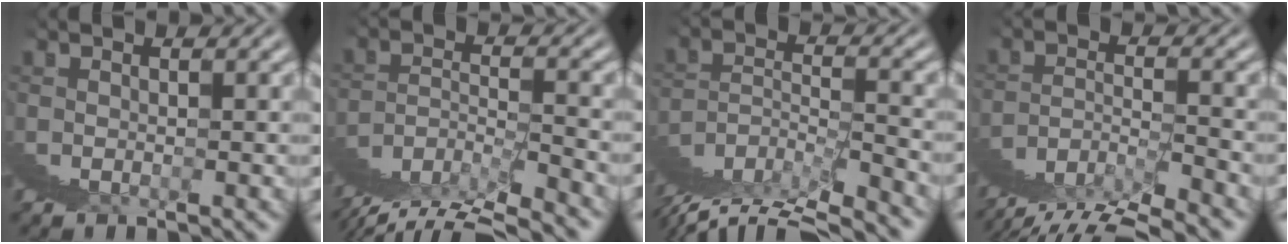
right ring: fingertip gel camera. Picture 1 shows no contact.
{"total": 2.5, "force": [0.0, 1.5, 2.1], "torque": [-0.021, 0.008, -0.014]}
{"total": 2.8, "force": [-0.7, 1.2, 2.4], "torque": [-0.025, -0.002, -0.018]}
{"total": 2.7, "force": [0.7, 1.6, 2.1], "torque": [-0.020, 0.020, -0.010]}